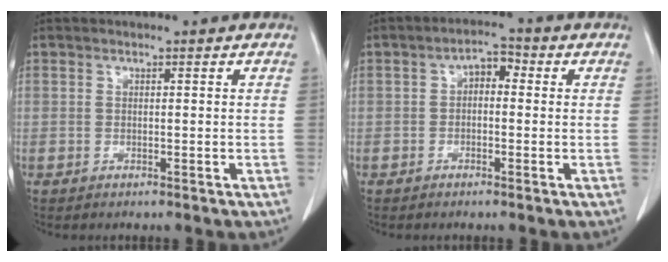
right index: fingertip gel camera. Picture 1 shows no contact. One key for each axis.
{"total": 3.4, "fx": 0.2, "fy": 1.9, "fz": 2.8, "tx": -0.041, "ty": 0.019, "tz": -0.003}